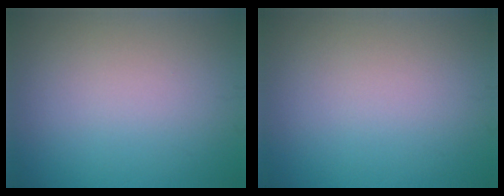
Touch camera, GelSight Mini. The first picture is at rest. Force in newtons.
{"total": 0.0}